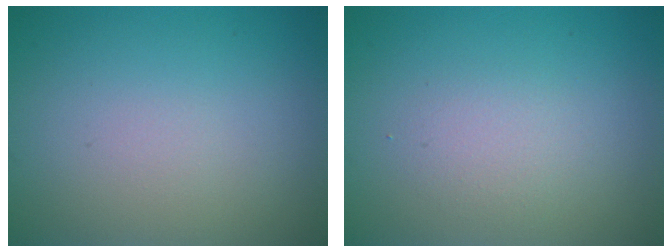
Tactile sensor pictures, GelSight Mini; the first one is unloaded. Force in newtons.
{"total": 1.6, "press": 1.6, "slide": 0.1}